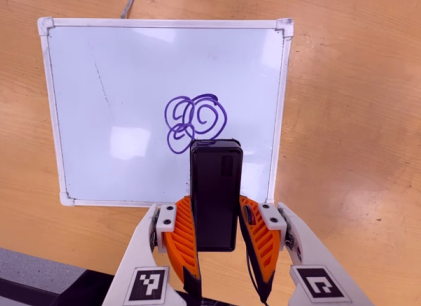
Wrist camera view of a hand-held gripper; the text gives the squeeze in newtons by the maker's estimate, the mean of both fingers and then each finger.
{"total": 4.2, "left": 2.8, "right": 5.6}